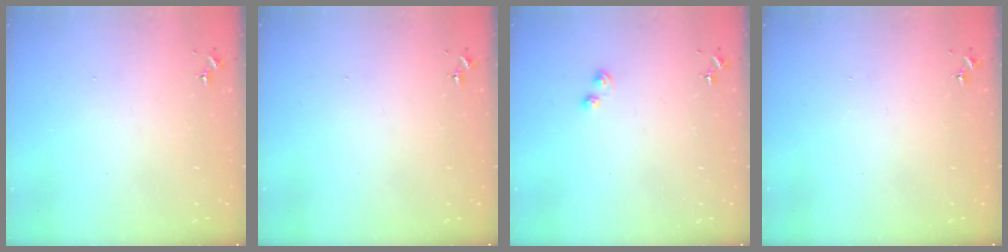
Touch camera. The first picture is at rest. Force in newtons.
{"total": 0.0}
{"total": 2.3, "press": 2.2, "slide": 0.5}
{"total": 0.0}